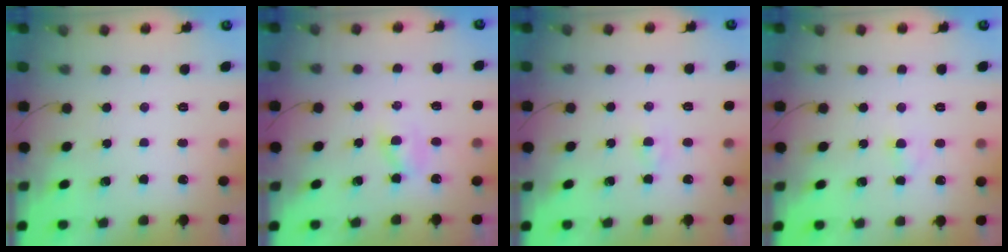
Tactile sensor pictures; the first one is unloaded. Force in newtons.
{"total": 2.0, "press": 1.8, "slide": 0.9}
{"total": 1.5, "press": 1.4, "slide": 0.6}
{"total": 2.7, "press": 2.5, "slide": 0.9}